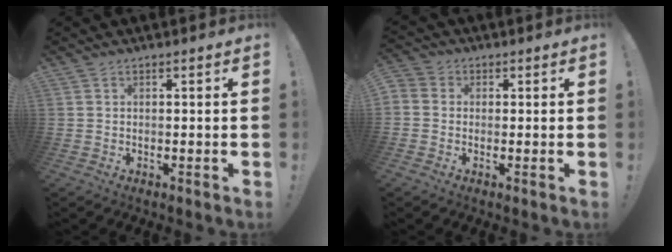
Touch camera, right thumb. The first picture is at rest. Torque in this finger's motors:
{"motor_torque": [1.85, 2.09, 1.13, 0.37, 0.18]}